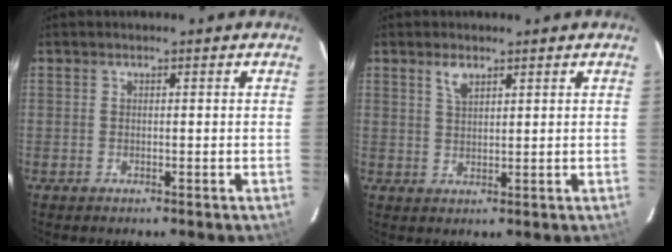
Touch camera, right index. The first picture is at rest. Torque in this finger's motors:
{"motor_torque": [0.04, -0.01, 0.02, 0.04]}